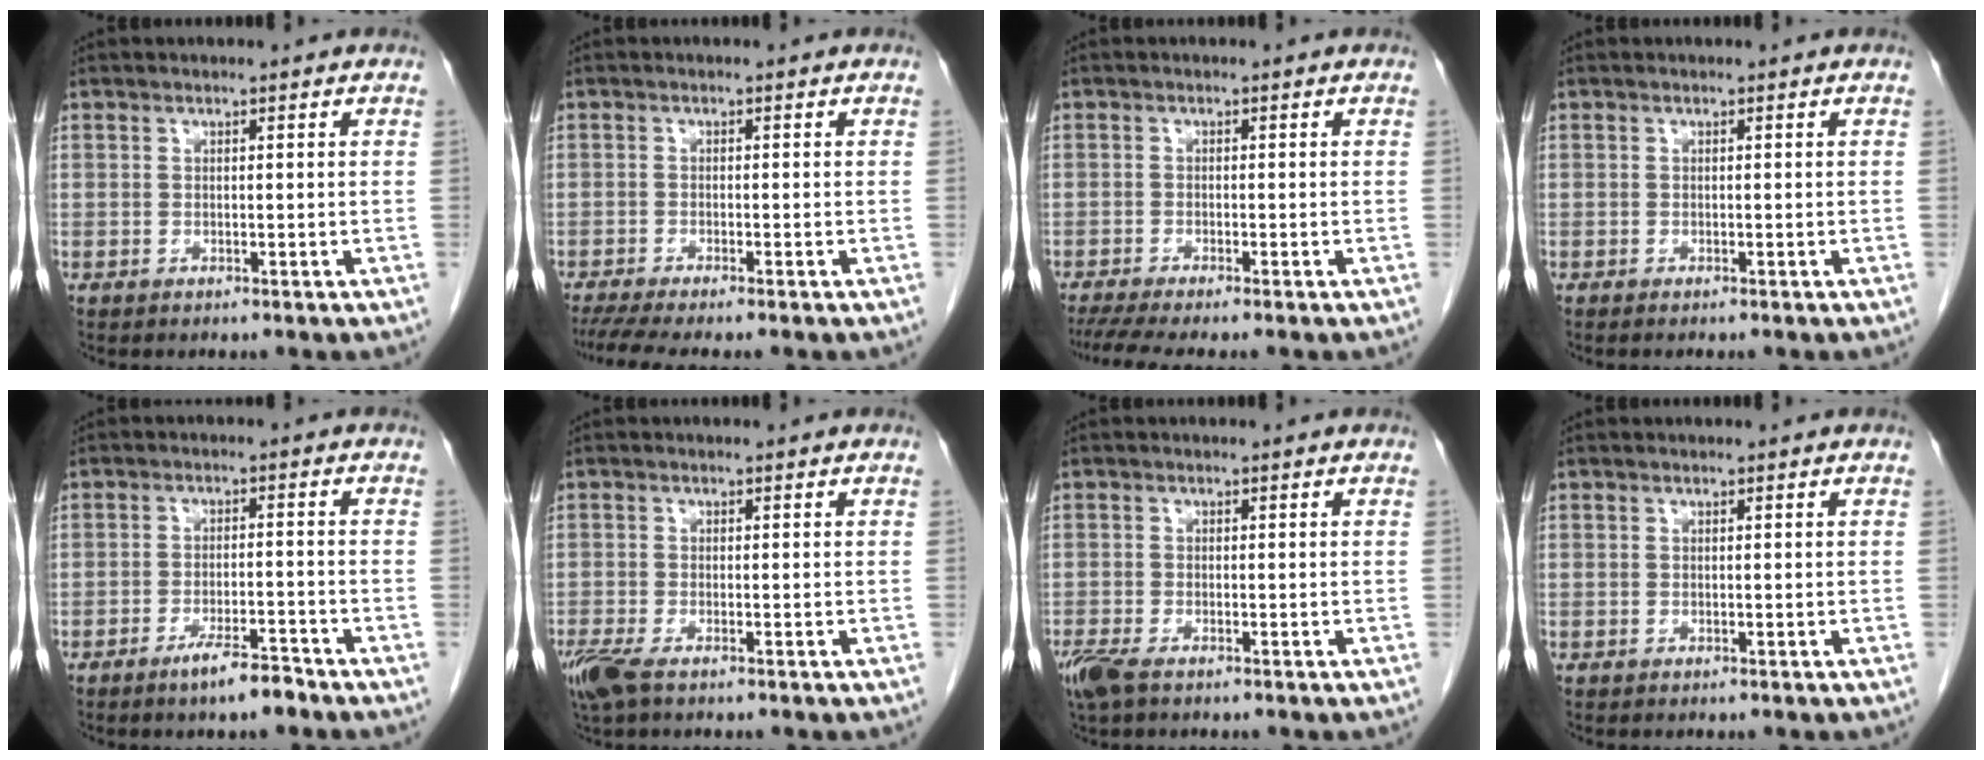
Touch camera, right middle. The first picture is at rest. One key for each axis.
{"total": 5.7, "fx": -4.7, "fy": -0.1, "fz": 3.2, "tx": -0.048, "ty": -0.013, "tz": -0.079}
{"total": 5.8, "fx": -4.8, "fy": -0.1, "fz": 3.3, "tx": -0.050, "ty": -0.014, "tz": -0.080}
{"total": 0.7, "fx": -0.6, "fy": 0.0, "fz": 0.4, "tx": -0.006, "ty": -0.002, "tz": -0.007}
{"total": 4.7, "fx": -3.6, "fy": 0.5, "fz": 3.0, "tx": -0.053, "ty": -0.004, "tz": -0.061}
{"total": 4.0, "fx": -2.6, "fy": 1.1, "fz": 2.8, "tx": -0.065, "ty": -0.012, "tz": -0.049}
{"total": 3.7, "fx": -2.6, "fy": 1.1, "fz": 2.4, "tx": -0.057, "ty": -0.011, "tz": -0.047}
{"total": 0.0}